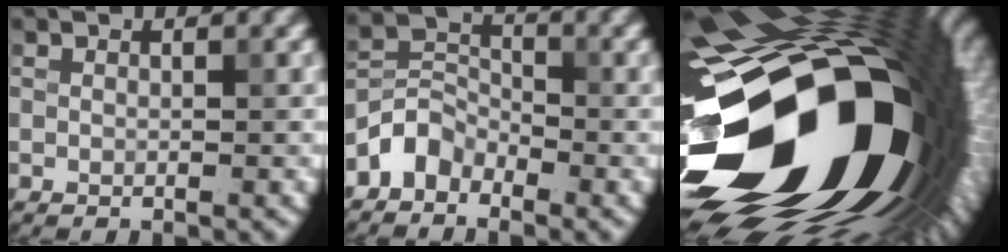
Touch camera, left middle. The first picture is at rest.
{"total": 3.1, "force": [-2.3, 1.9, 0.9], "torque": [-0.013, 0.013, -0.056]}
{"total": 22.2, "force": [-6.4, 13.0, 16.8], "torque": [-0.278, -0.043, -0.100]}